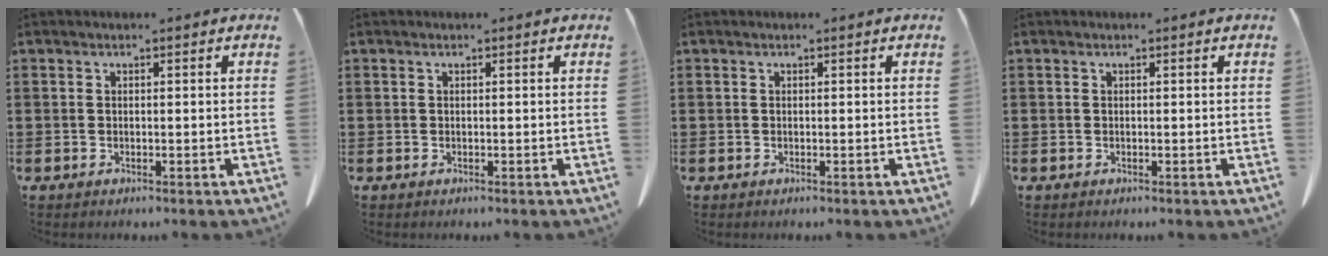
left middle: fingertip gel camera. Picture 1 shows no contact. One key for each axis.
{"total": 0.0}
{"total": 0.0}
{"total": 0.0}